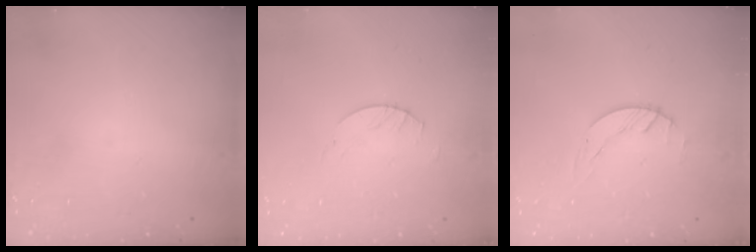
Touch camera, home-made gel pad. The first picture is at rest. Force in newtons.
{"total": 2.0, "press": 2.0, "slide": 0.2}
{"total": 1.7, "press": 1.7, "slide": 0.1}